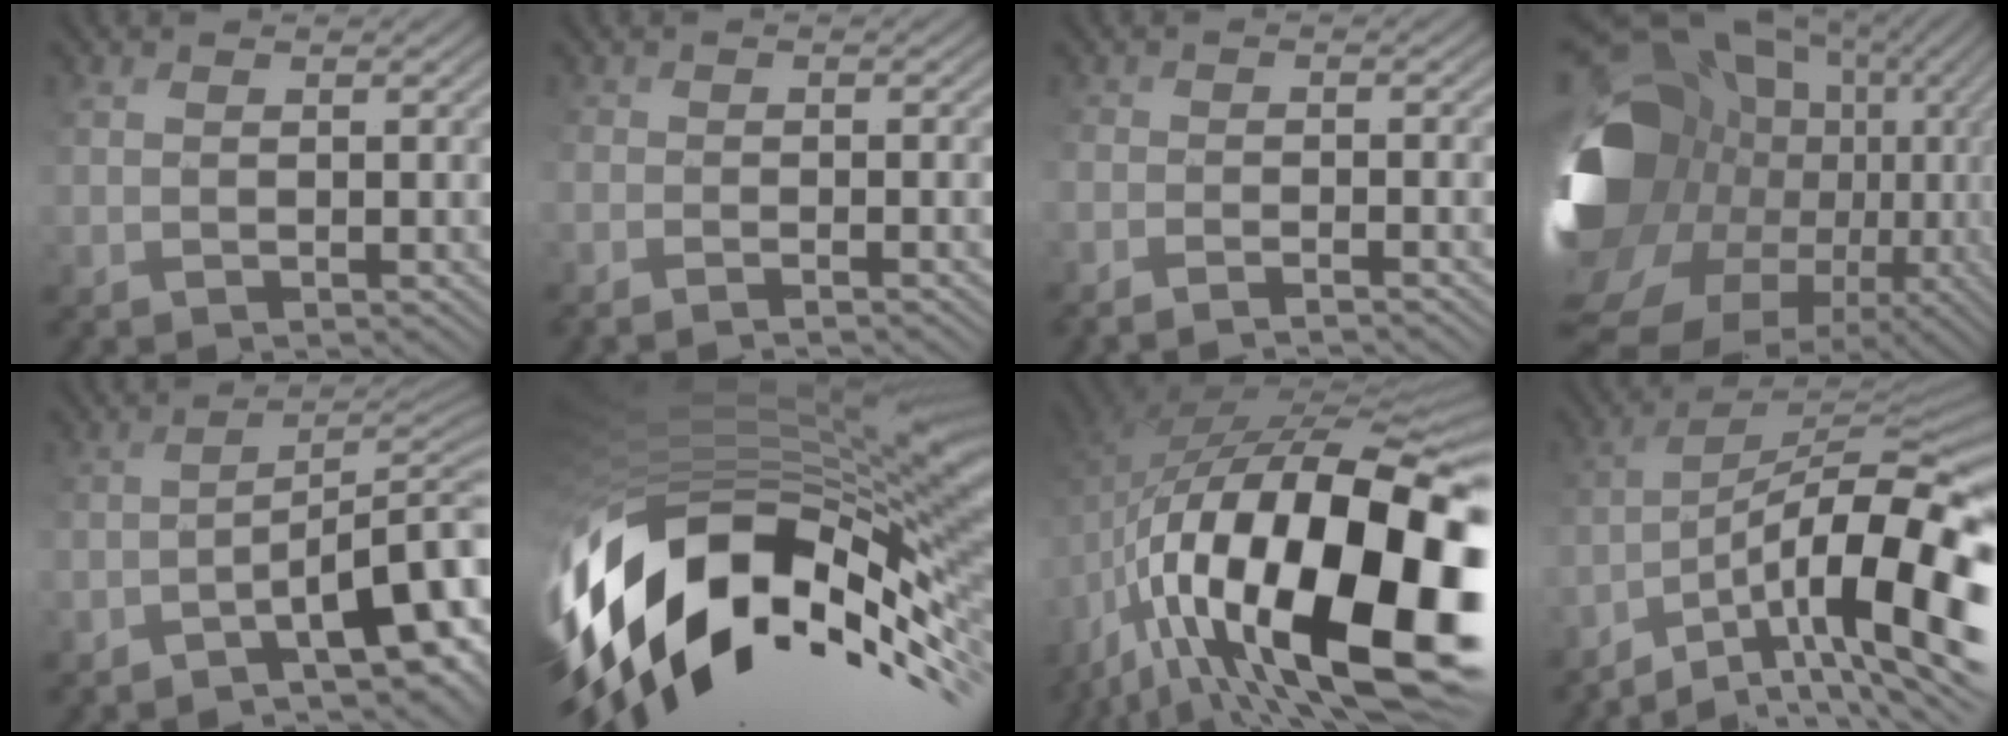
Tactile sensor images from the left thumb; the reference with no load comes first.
{"total": 2.4, "force": [-2.4, 0.0, 0.4], "torque": [0.000, -0.001, -0.042]}
{"total": 3.3, "force": [-3.2, 0.0, 0.8], "torque": [-0.011, 0.000, -0.058]}
{"total": 21.0, "force": [-3.0, 17.2, 11.6], "torque": [-0.295, -0.049, -0.025]}
{"total": 9.8, "force": [-6.4, 2.4, 7.0], "torque": [-0.094, 0.000, -0.084]}
{"total": 17.6, "force": [-5.9, 9.2, 13.7], "torque": [-0.299, -0.025, -0.091]}
{"total": 20.1, "force": [-7.9, 10.0, 15.6], "torque": [-0.303, -0.022, -0.117]}
{"total": 16.2, "force": [-7.9, 5.5, 13.0], "torque": [-0.218, -0.004, -0.131]}